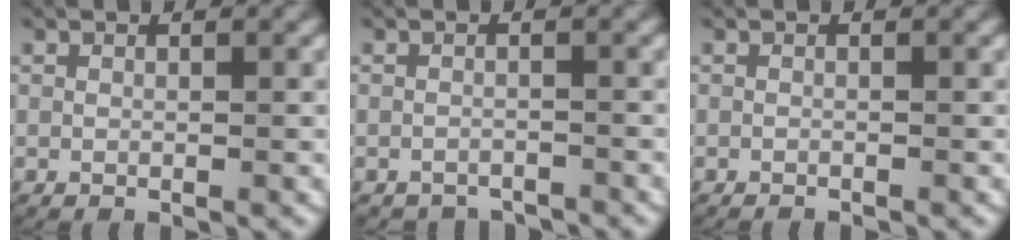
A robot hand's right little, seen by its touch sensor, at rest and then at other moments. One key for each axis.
{"total": 2.2, "fx": -2.2, "fy": 0.4, "fz": -0.1, "tx": 0.002, "ty": -0.009, "tz": -0.034}
{"total": 0.7, "fx": -0.7, "fy": 0.1, "fz": -0.1, "tx": -0.003, "ty": -0.006, "tz": -0.010}